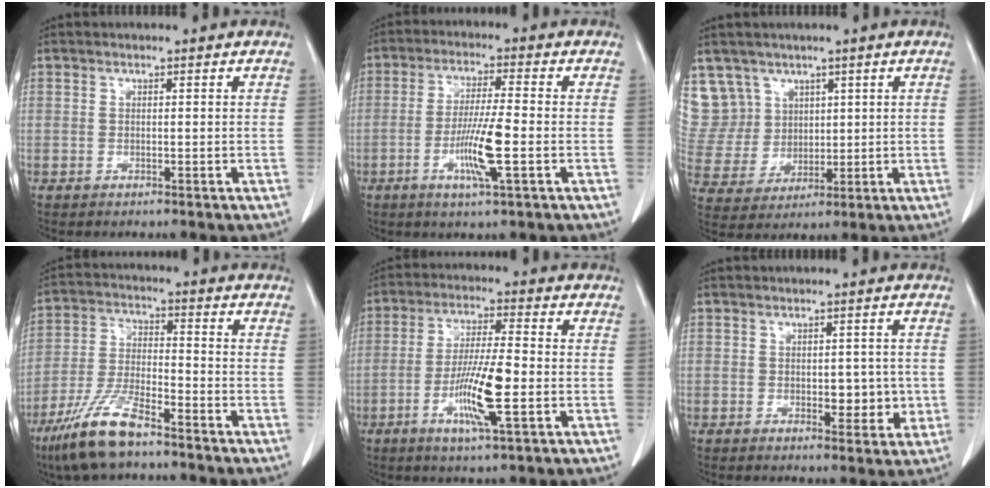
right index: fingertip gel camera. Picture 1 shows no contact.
{"total": 8.2, "force": [-2.4, 0.0, 7.8], "torque": [-0.149, -0.011, -0.047]}
{"total": 9.5, "force": [5.7, 7.5, 0.1], "torque": [-0.014, 0.030, 0.131]}
{"total": 10.7, "force": [-7.7, 2.2, 7.1], "torque": [-0.153, -0.020, -0.150]}
{"total": 10.1, "force": [-2.9, 0.6, 9.6], "torque": [-0.184, -0.012, -0.056]}
{"total": 4.4, "force": [-0.5, 2.4, 3.6], "torque": [-0.035, -0.001, 0.000]}